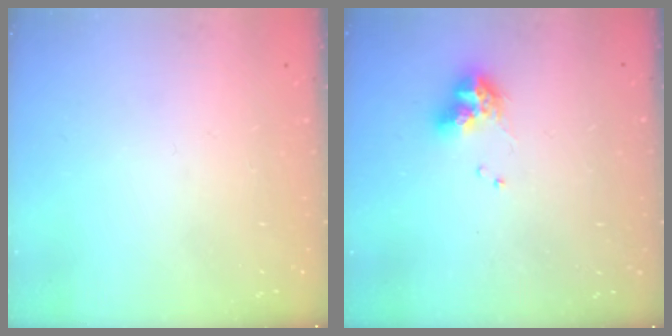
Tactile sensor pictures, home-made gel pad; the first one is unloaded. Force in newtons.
{"total": 8.5, "press": 8.4, "slide": 0.9}